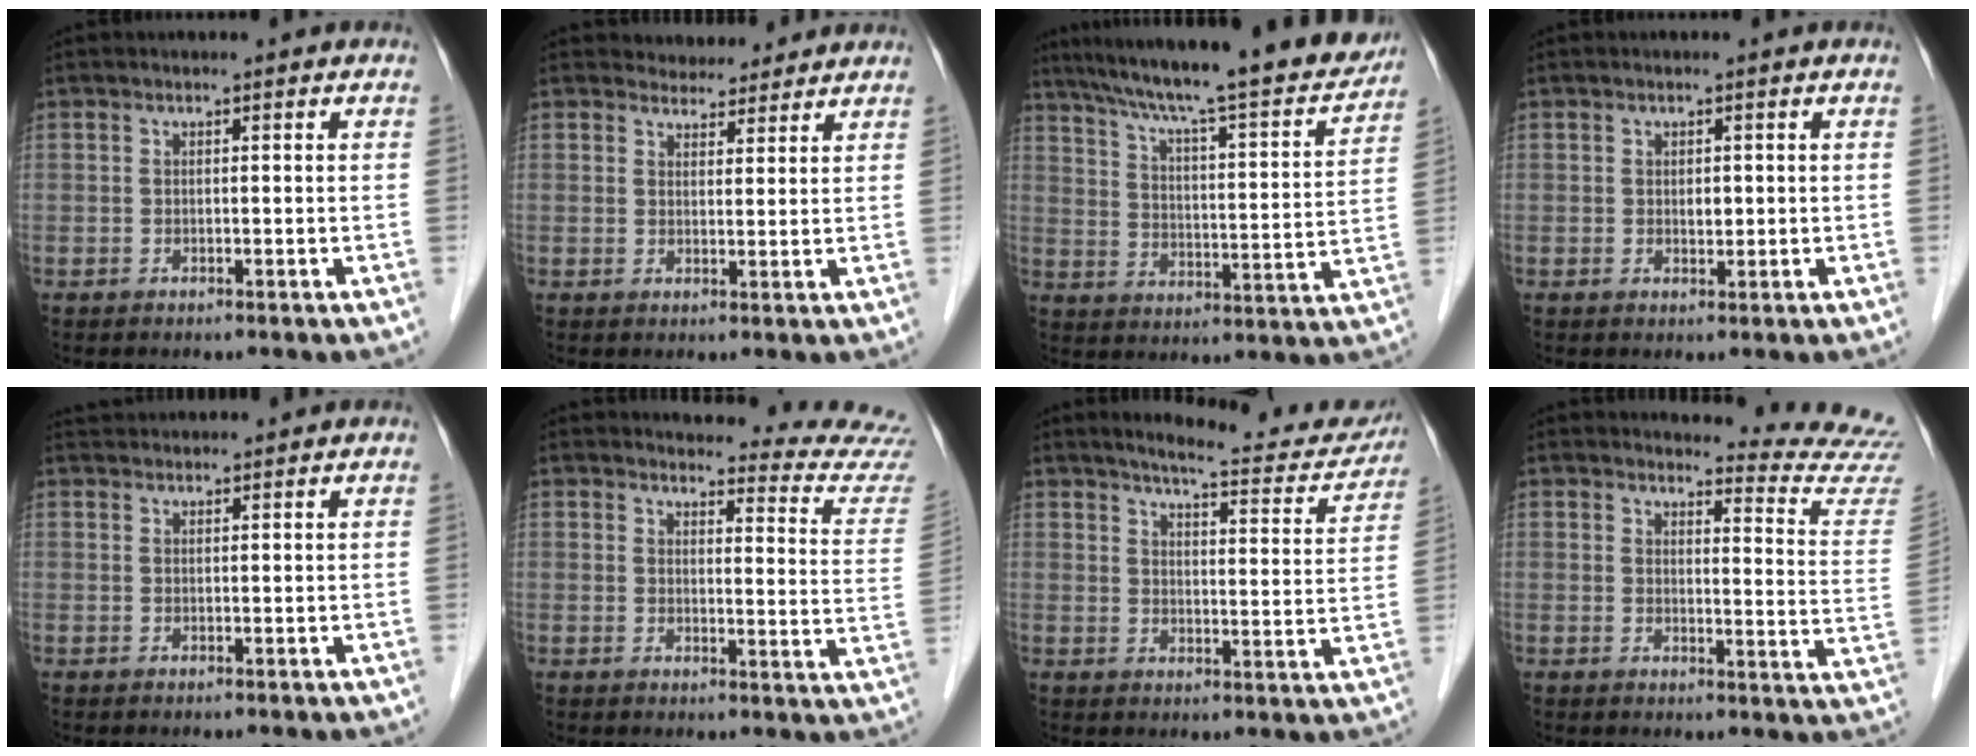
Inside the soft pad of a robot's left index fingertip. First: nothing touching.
{"total": 4.7, "force": [4.5, 1.5, 0.2], "torque": [0.000, 0.009, 0.059]}
{"total": 25.1, "force": [21.6, 2.3, 12.6], "torque": [-0.204, -0.020, 0.296]}
{"total": 1.1, "force": [0.2, 0.7, 0.8], "torque": [-0.011, -0.001, 0.004]}
{"total": 3.7, "force": [3.7, 0.3, 0.5], "torque": [-0.010, 0.037, 0.064]}
{"total": 15.9, "force": [15.8, -0.1, 1.6], "torque": [0.009, -0.124, 0.145]}
{"total": 14.2, "force": [13.3, 2.3, 4.5], "torque": [-0.046, -0.027, 0.156]}
{"total": 14.3, "force": [14.3, -1.0, 0.6], "torque": [0.009, -0.138, 0.133]}